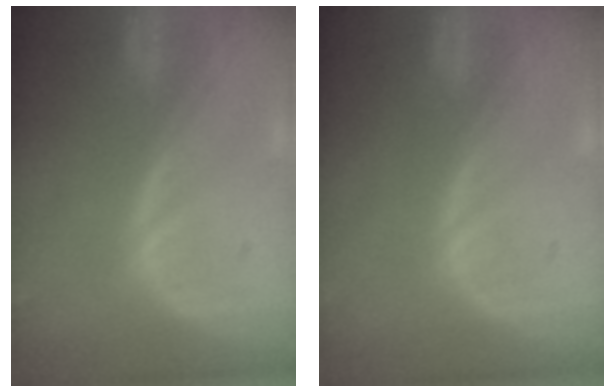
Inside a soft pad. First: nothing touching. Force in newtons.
{"total": 0.0}